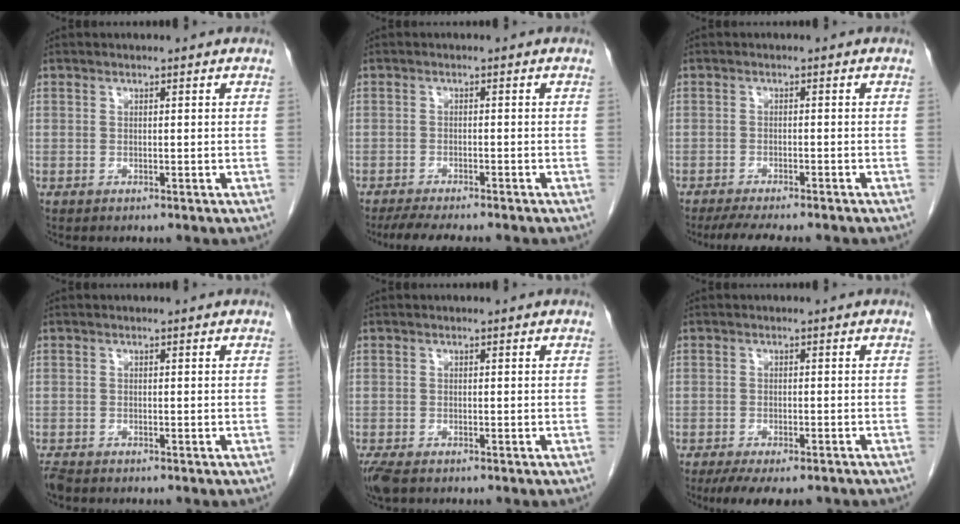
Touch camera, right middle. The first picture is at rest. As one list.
[{"total": 7.6, "force": [-6.5, 0.9, 3.8], "torque": [-0.058, -0.016, -0.099]}, {"total": 8.7, "force": [-7.4, 1.3, 4.3], "torque": [-0.064, -0.012, -0.108]}, {"total": 1.9, "force": [-1.7, 0.5, 0.7], "torque": [-0.020, -0.007, -0.030]}, {"total": 4.0, "force": [-2.9, 1.6, 2.3], "torque": [-0.050, -0.013, -0.049]}, {"total": 8.9, "force": [-6.9, 2.8, 4.9], "torque": [-0.069, -0.011, -0.100]}]